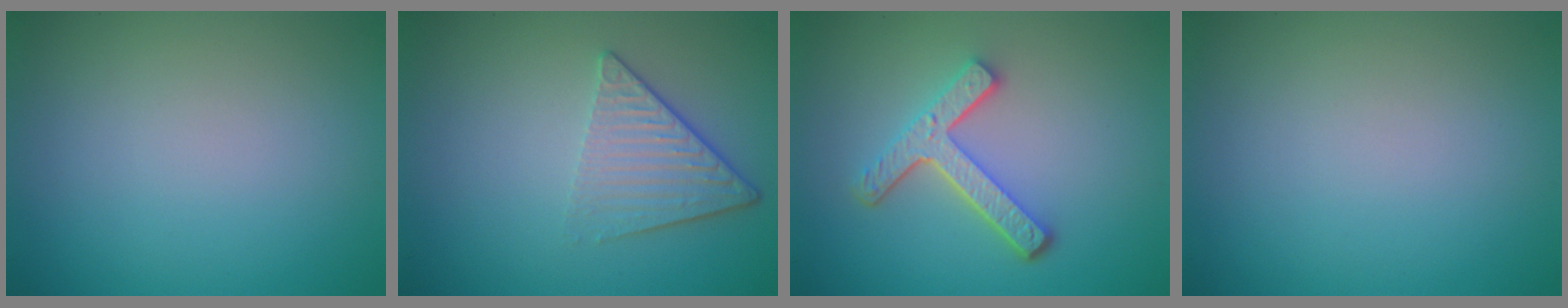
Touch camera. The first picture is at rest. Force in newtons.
{"total": 3.6, "press": 2.6, "slide": 2.4}
{"total": 4.3, "press": 3.3, "slide": 2.8}
{"total": 0.0}